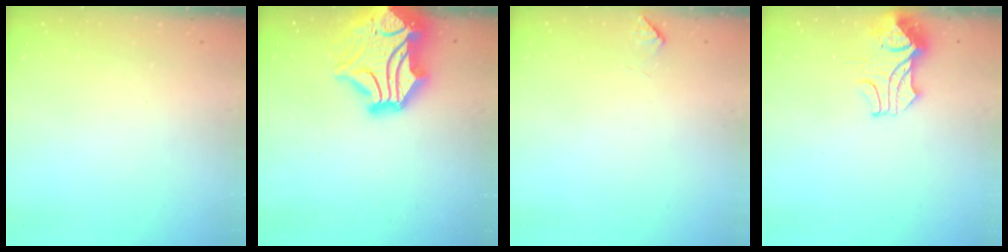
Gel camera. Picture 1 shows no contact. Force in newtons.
{"total": 8.9, "press": 8.6, "slide": 2.0}
{"total": 2.7, "press": 2.7, "slide": 0.6}
{"total": 2.0, "press": 1.9, "slide": 0.8}